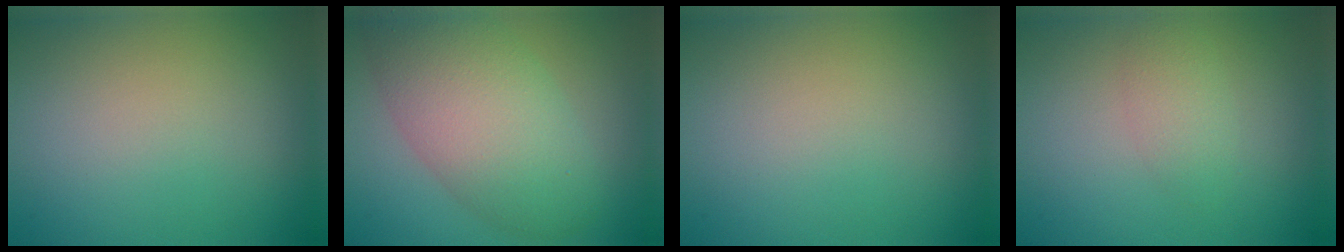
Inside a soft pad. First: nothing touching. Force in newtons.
{"total": 8.2, "press": 8.2, "slide": 0.3}
{"total": 0.0}
{"total": 1.9, "press": 1.9, "slide": 0.1}